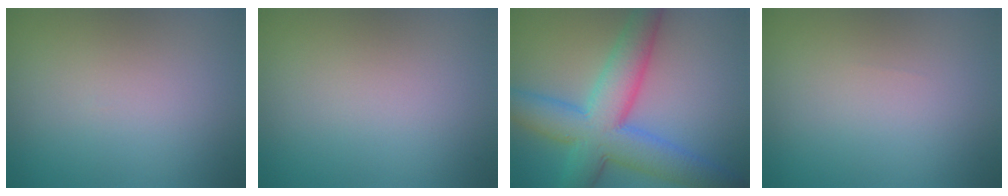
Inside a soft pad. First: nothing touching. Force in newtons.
{"total": 0.0}
{"total": 9.3, "press": 9.3, "slide": 0.3}
{"total": 0.0}